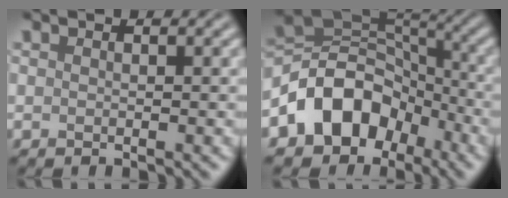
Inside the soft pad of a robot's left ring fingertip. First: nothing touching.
{"total": 8.8, "force": [-4.2, 6.5, 4.3], "torque": [-0.052, 0.012, -0.091]}